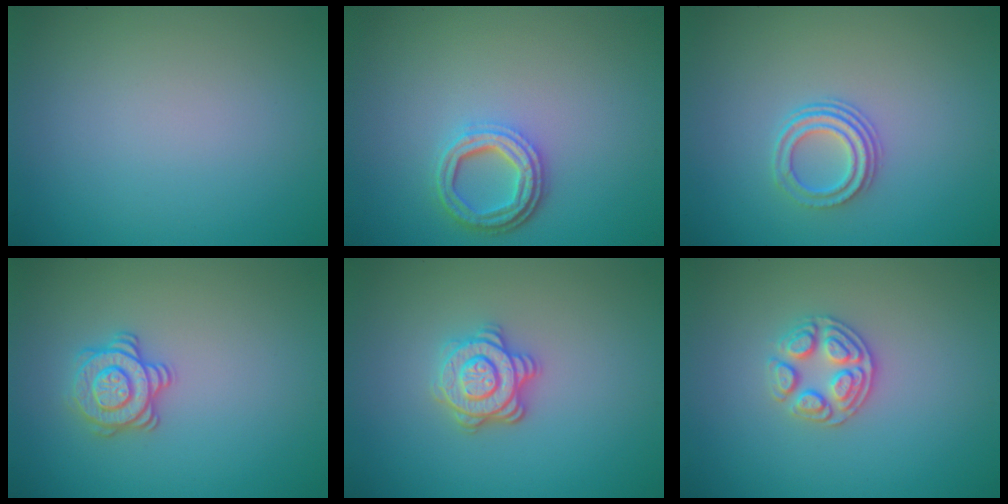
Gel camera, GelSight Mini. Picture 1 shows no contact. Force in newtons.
{"total": 3.8, "press": 2.9, "slide": 2.4}
{"total": 2.8, "press": 2.2, "slide": 1.8}
{"total": 2.8, "press": 2.7, "slide": 0.7}
{"total": 3.6, "press": 3.1, "slide": 1.9}
{"total": 2.9, "press": 2.7, "slide": 1.0}